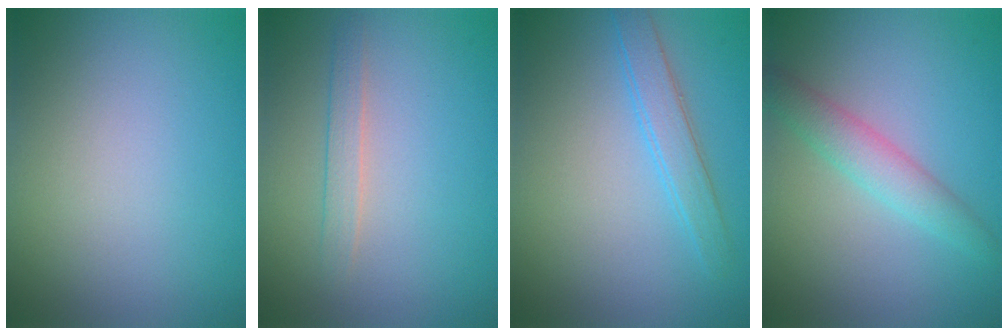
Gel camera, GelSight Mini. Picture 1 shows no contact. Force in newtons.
{"total": 1.5, "press": 1.5, "slide": 0.1}
{"total": 2.4, "press": 2.4, "slide": 0.1}
{"total": 2.9, "press": 2.9, "slide": 0.1}